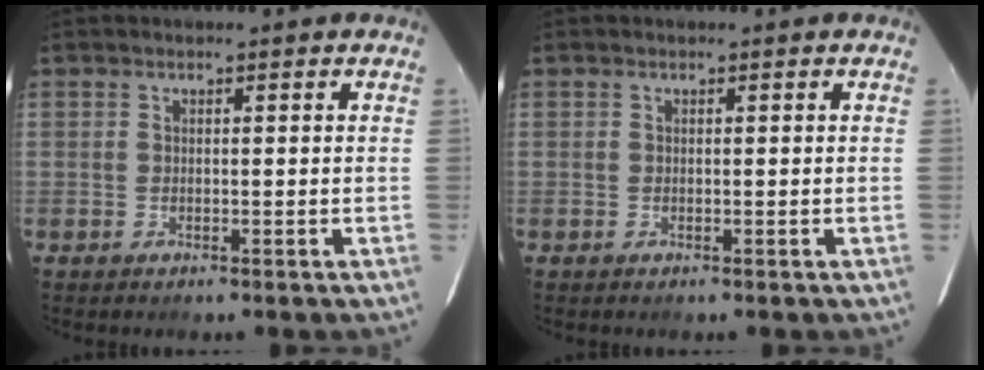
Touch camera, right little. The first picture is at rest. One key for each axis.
{"total": 0.0}